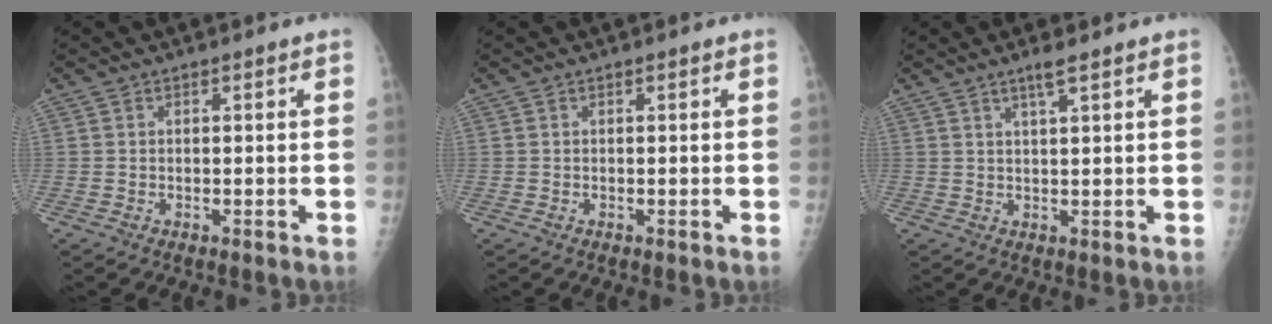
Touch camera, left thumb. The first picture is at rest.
{"total": 0.0}
{"total": 3.0, "force": [2.0, 0.1, 2.2], "torque": [-0.045, -0.010, 0.039]}